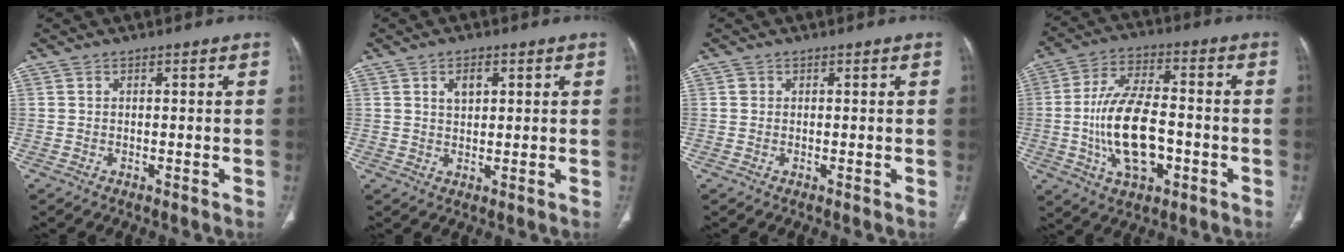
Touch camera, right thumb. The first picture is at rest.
{"total": 3.5, "force": [1.4, 2.0, 2.4], "torque": [-0.035, -0.005, 0.026]}
{"total": 0.6, "force": [0.1, 0.6, 0.2], "torque": [0.002, 0.002, 0.003]}
{"total": 15.8, "force": [-3.0, 8.1, 13.3], "torque": [-0.243, 0.019, -0.048]}